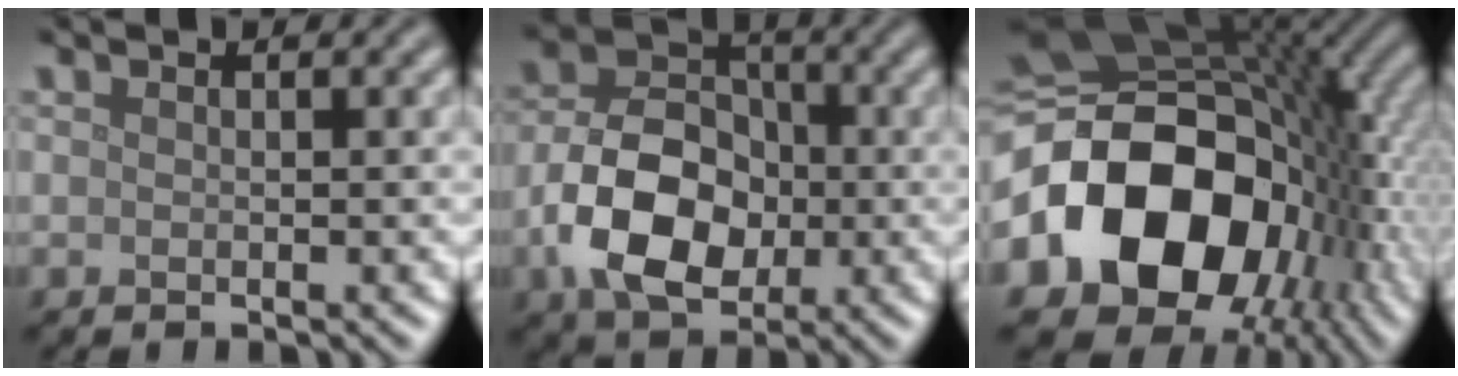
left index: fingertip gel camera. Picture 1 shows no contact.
{"total": 8.4, "force": [-2.0, 5.9, 5.7], "torque": [-0.106, 0.003, -0.044]}
{"total": 19.0, "force": [-3.6, 14.2, 12.1], "torque": [-0.222, -0.025, -0.054]}